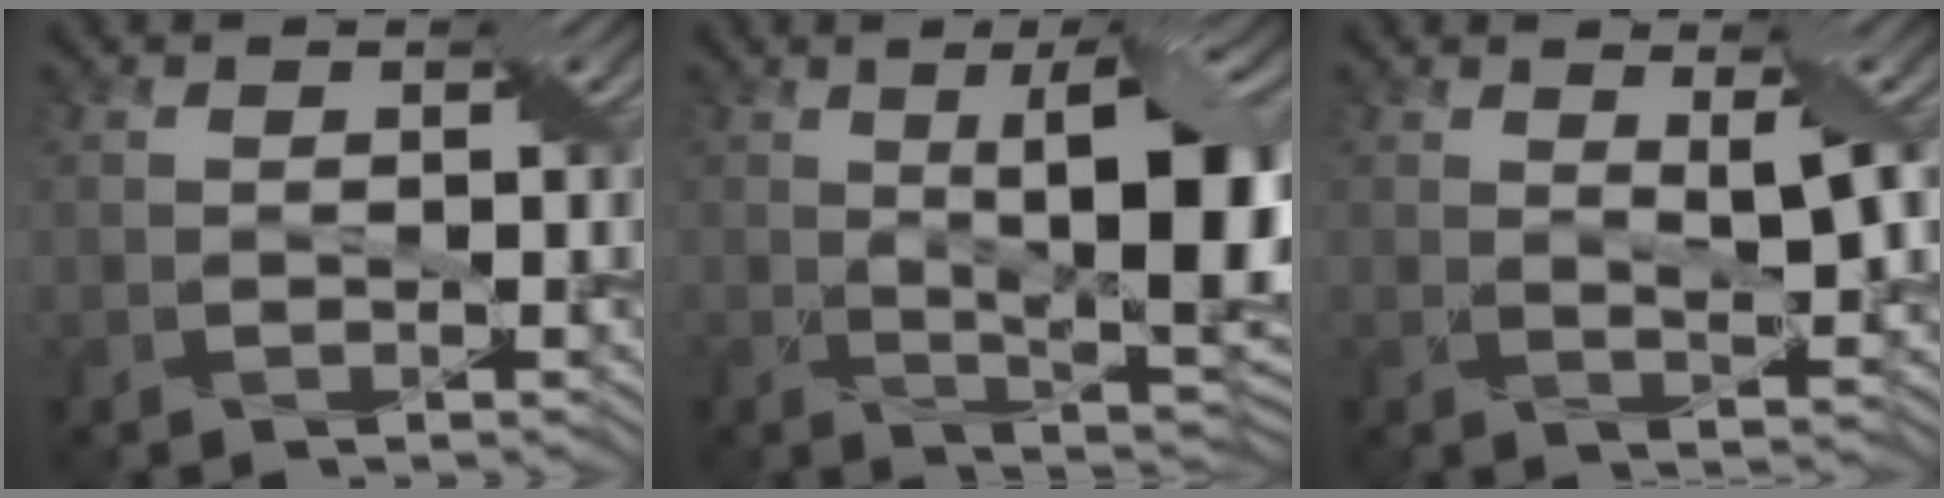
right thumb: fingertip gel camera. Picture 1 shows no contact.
{"total": 13.2, "force": [1.3, 3.9, 12.6], "torque": [-0.179, 0.004, 0.020]}
{"total": 4.0, "force": [1.5, 0.7, 3.7], "torque": [-0.070, 0.002, 0.028]}